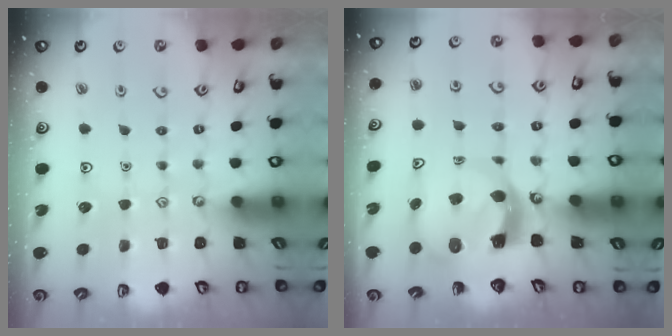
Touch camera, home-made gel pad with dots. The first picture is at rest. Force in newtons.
{"total": 5.4, "press": 5.4, "slide": 0.8}